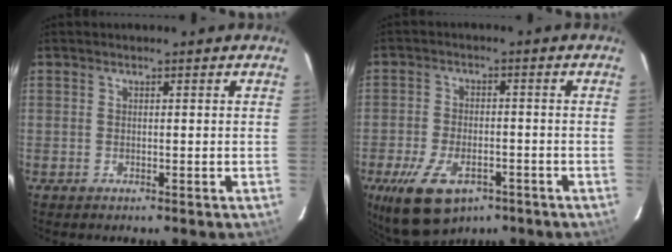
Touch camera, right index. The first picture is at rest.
{"total": 12.7, "force": [-7.3, 6.6, 8.1], "torque": [-0.176, -0.023, -0.119]}